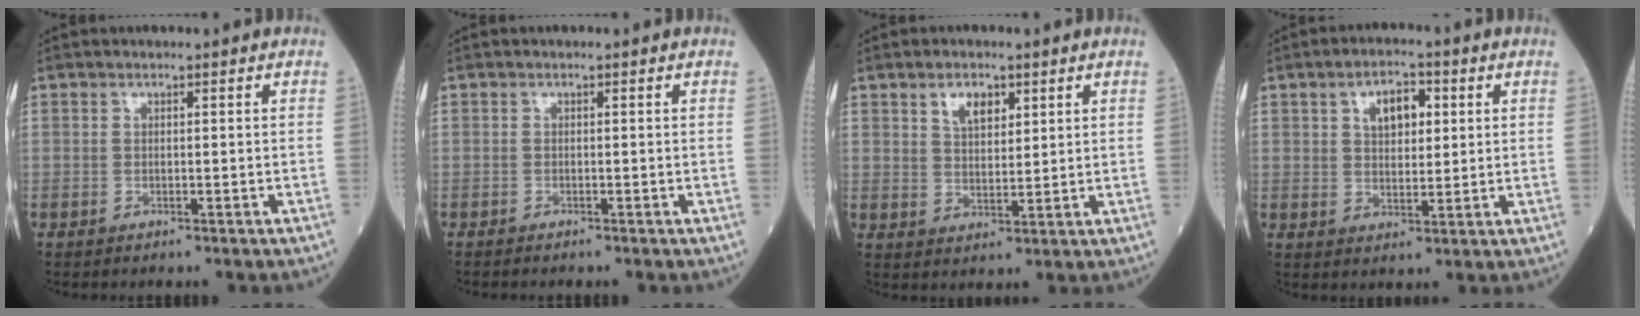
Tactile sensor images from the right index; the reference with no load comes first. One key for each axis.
{"total": 0.6, "fx": -0.6, "fy": 0.0, "fz": 0.1, "tx": -0.003, "ty": 0.000, "tz": -0.014}
{"total": 4.4, "fx": 2.4, "fy": 2.2, "fz": 3.0, "tx": -0.052, "ty": 0.004, "tz": 0.044}
{"total": 5.8, "fx": 2.0, "fy": 3.0, "fz": 4.5, "tx": -0.074, "ty": 0.010, "tz": 0.035}